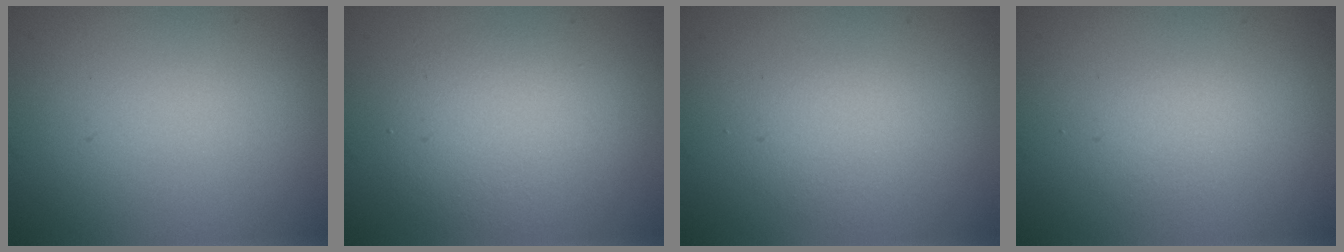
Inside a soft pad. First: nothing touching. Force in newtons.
{"total": 3.6, "press": 3.6, "slide": 0.2}
{"total": 1.9, "press": 1.9, "slide": 0.0}
{"total": 1.4, "press": 1.3, "slide": 0.1}